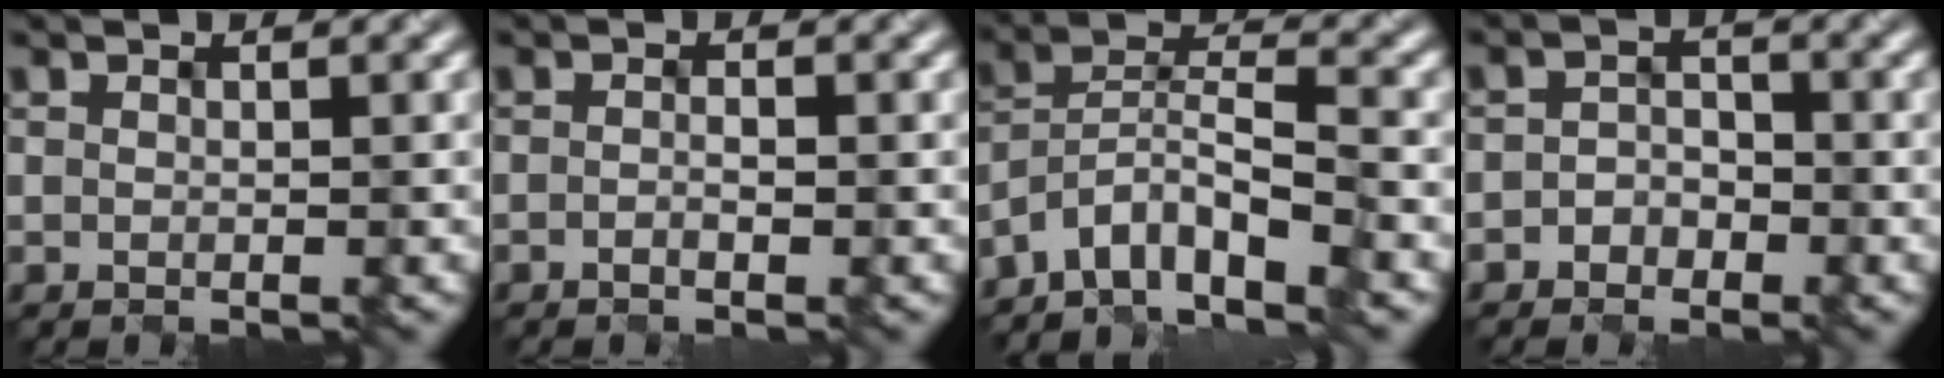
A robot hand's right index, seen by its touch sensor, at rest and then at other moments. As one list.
[{"total": 1.0, "force": [-0.6, 0.2, 0.8], "torque": [-0.015, 0.001, -0.014]}, {"total": 6.0, "force": [-4.8, 1.3, 3.2], "torque": [-0.051, 0.007, -0.098]}, {"total": 1.9, "force": [-1.2, 1.4, 0.5], "torque": [-0.003, 0.003, -0.028]}]